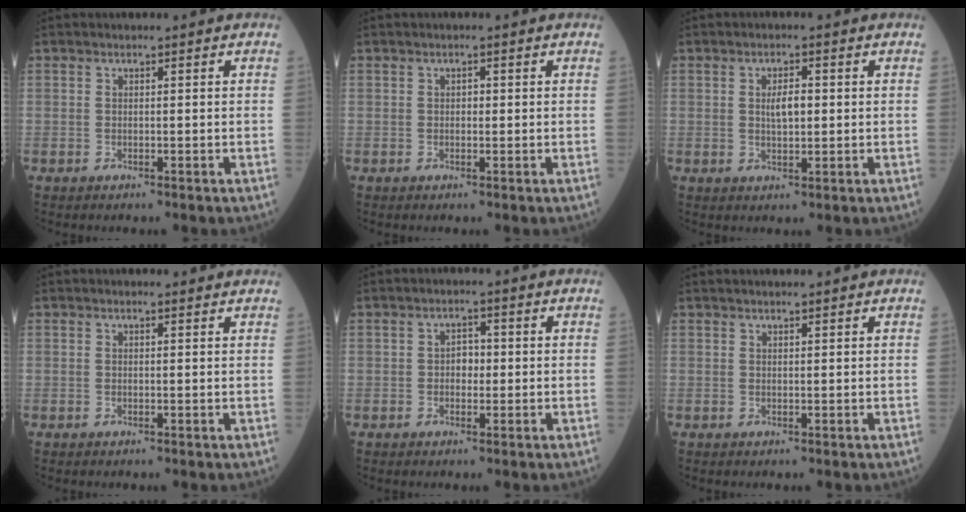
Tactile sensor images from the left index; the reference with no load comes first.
{"total": 0.8, "force": [0.1, 0.7, 0.5], "torque": [-0.010, -0.001, 0.001]}
{"total": 3.1, "force": [0.4, 1.3, 2.8], "torque": [-0.052, 0.001, 0.008]}
{"total": 1.9, "force": [1.7, 0.5, 0.5], "torque": [-0.015, 0.011, 0.020]}
{"total": 2.3, "force": [-0.1, 1.6, 1.7], "torque": [-0.029, 0.006, -0.001]}
{"total": 2.4, "force": [2.1, 0.5, 1.1], "torque": [-0.015, 0.012, 0.032]}